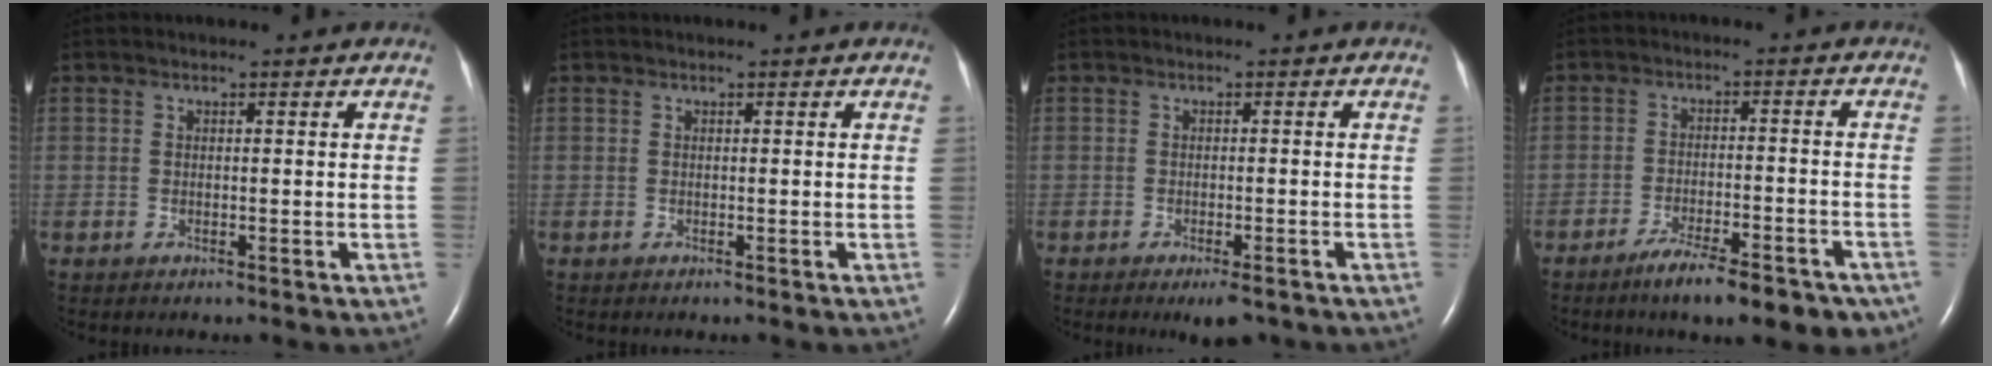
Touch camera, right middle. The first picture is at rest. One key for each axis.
{"total": 0.0}
{"total": 3.5, "fx": -2.5, "fy": 0.9, "fz": 2.4, "tx": -0.030, "ty": -0.004, "tz": -0.031}
{"total": 11.0, "fx": -8.2, "fy": 2.8, "fz": 6.8, "tx": -0.086, "ty": -0.005, "tz": -0.117}